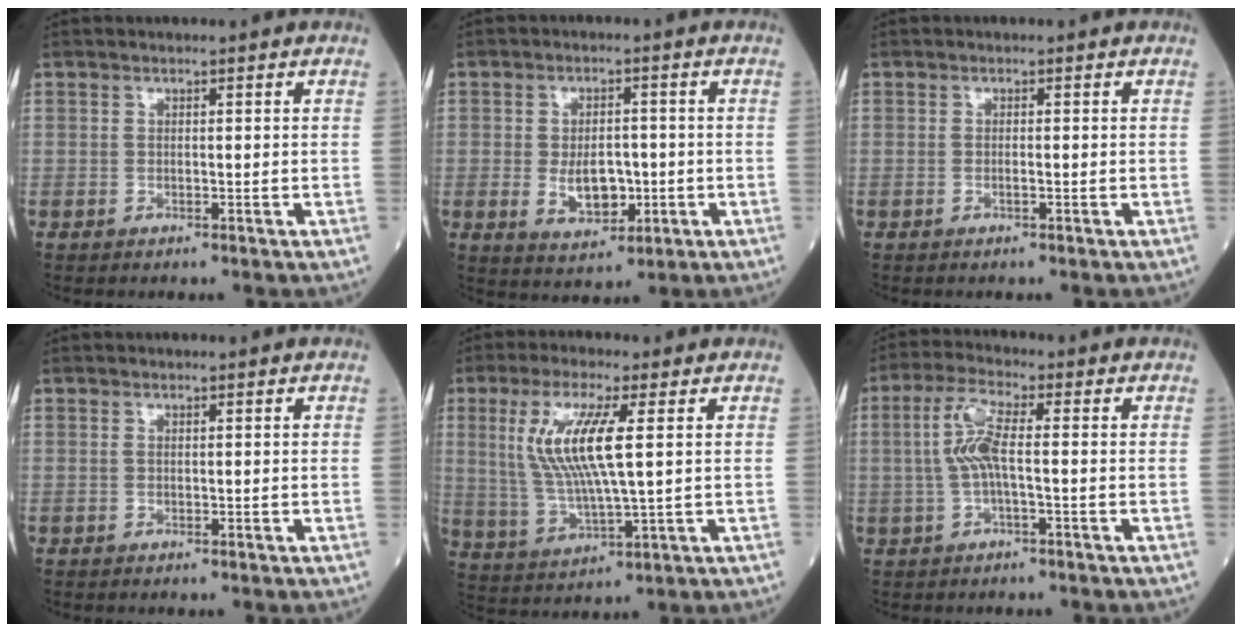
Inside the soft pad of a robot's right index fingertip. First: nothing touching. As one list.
[{"total": 6.5, "force": [-1.2, 3.5, 5.3], "torque": [-0.093, -0.003, -0.011]}, {"total": 0.8, "force": [-0.2, 0.0, 0.7], "torque": [-0.016, 0.000, -0.004]}, {"total": 0.0}, {"total": 10.7, "force": [2.5, 1.1, 10.4], "torque": [-0.228, -0.001, 0.051]}, {"total": 6.0, "force": [0.0, 0.9, 5.9], "torque": [-0.131, 0.013, -0.003]}]